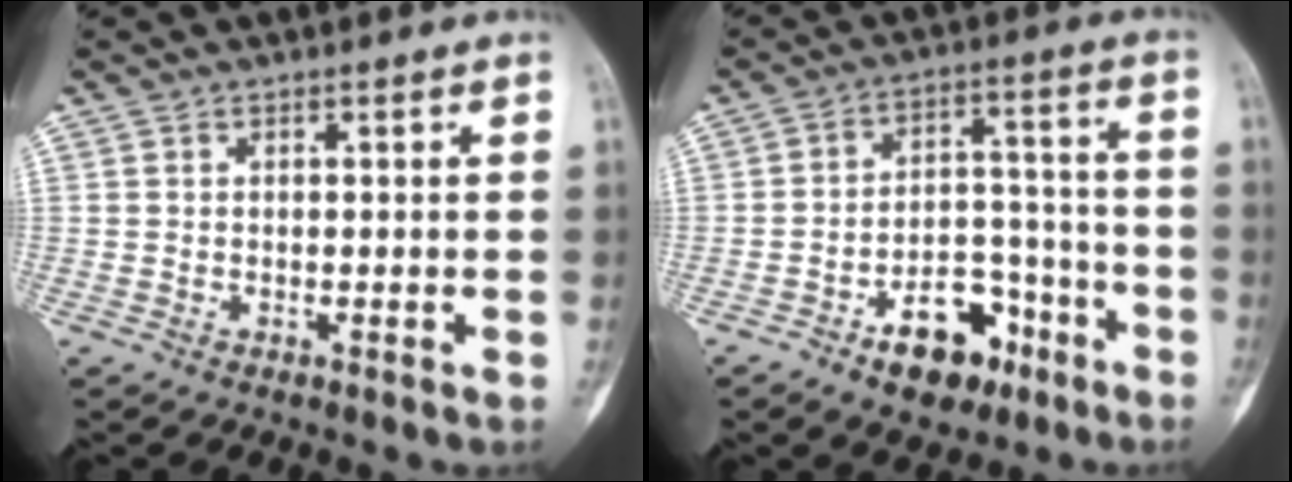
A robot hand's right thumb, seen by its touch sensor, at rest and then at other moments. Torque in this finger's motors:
{"motor_torque": [1.54, 0.66, 0.71, -1.06, 0.24]}